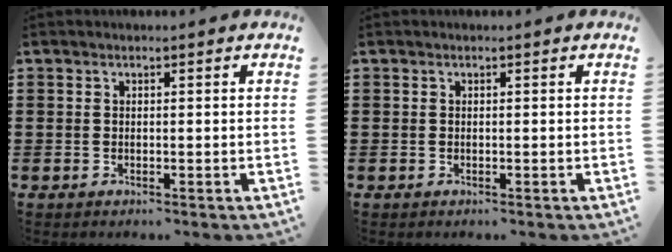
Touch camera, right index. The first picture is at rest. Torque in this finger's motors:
{"motor_torque": [0.00, 0.00, 0.00, 0.00]}